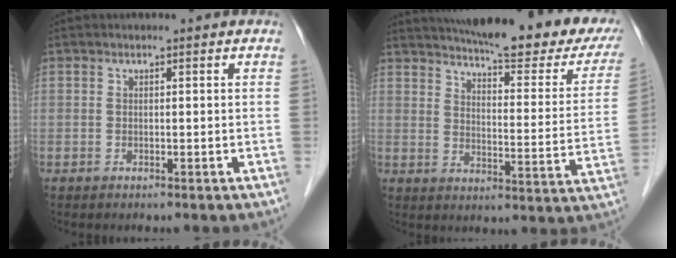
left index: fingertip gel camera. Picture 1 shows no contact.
{"total": 27.0, "force": [22.5, 5.0, 14.1], "torque": [-0.199, -0.040, 0.269]}